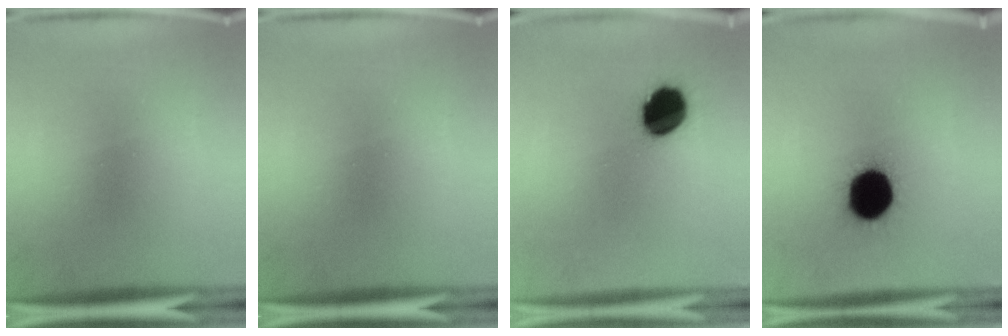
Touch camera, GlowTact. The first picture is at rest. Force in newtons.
{"total": 0.0}
{"total": 11.7}
{"total": 16.3}